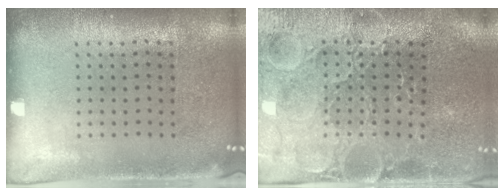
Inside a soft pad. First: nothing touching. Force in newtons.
{"total": 3.6, "press": 3.5, "slide": 1.0}